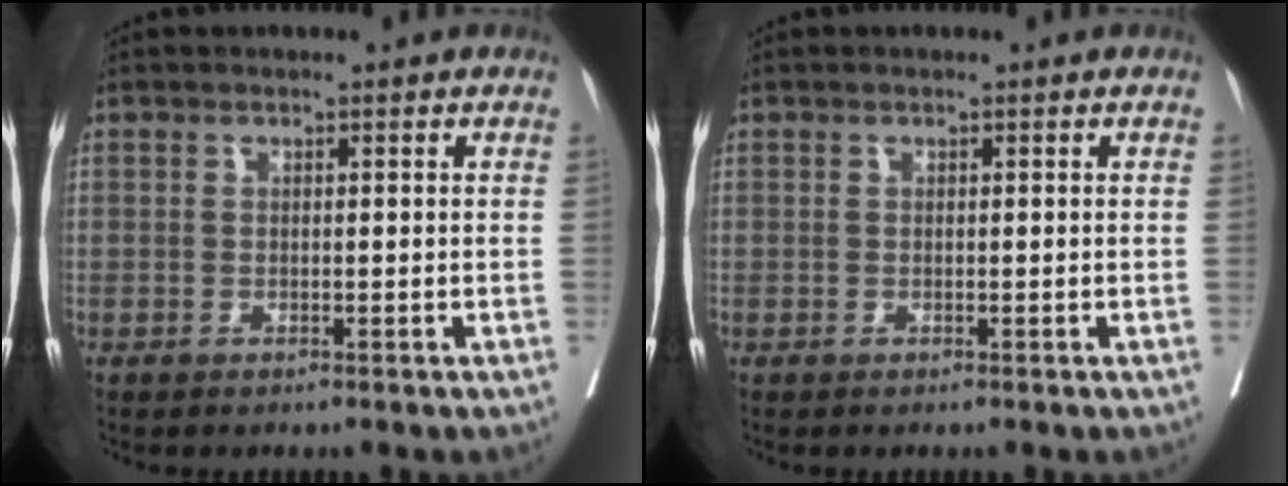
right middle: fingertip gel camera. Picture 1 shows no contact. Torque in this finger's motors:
{"motor_torque": [0.00, 0.00, 0.00, -0.01]}